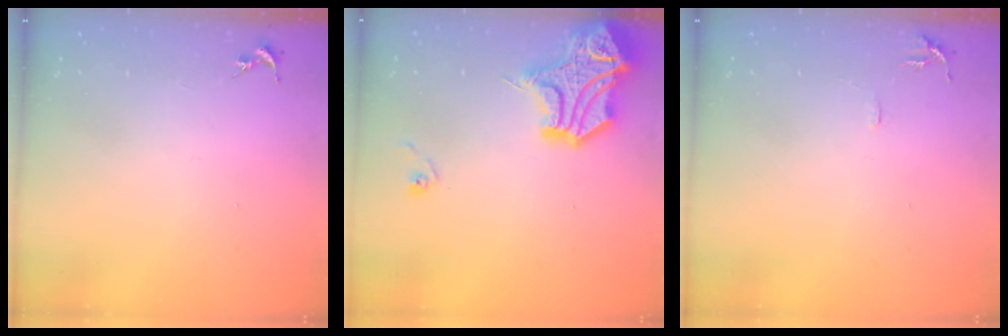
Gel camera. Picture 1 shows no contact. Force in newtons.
{"total": 21.1, "press": 21.0, "slide": 2.6}
{"total": 6.0, "press": 5.9, "slide": 0.7}